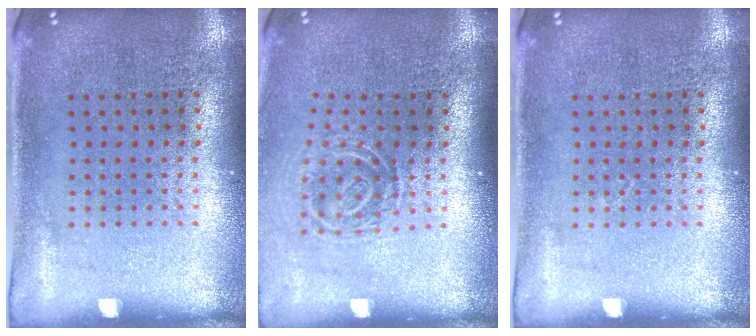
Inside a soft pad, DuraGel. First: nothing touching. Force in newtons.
{"total": 1.8, "press": 1.2, "slide": 1.3}
{"total": 0.0}